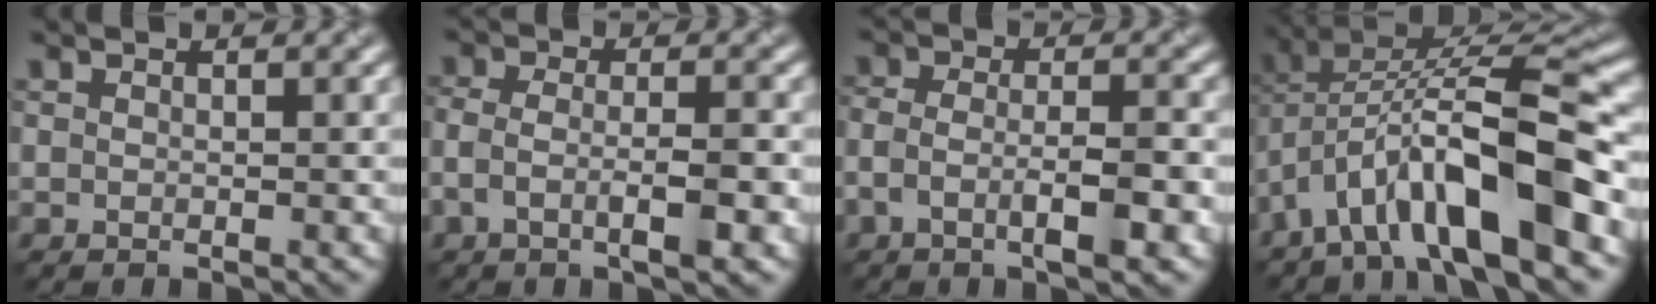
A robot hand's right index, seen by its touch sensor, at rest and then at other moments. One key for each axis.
{"total": 3.9, "fx": -1.6, "fy": 1.2, "fz": 3.3, "tx": -0.069, "ty": 0.005, "tz": -0.034}
{"total": 4.3, "fx": -2.0, "fy": 1.3, "fz": 3.5, "tx": -0.071, "ty": 0.008, "tz": -0.041}
{"total": 10.7, "fx": -4.3, "fy": 3.6, "fz": 9.1, "tx": -0.144, "ty": 0.020, "tz": -0.079}